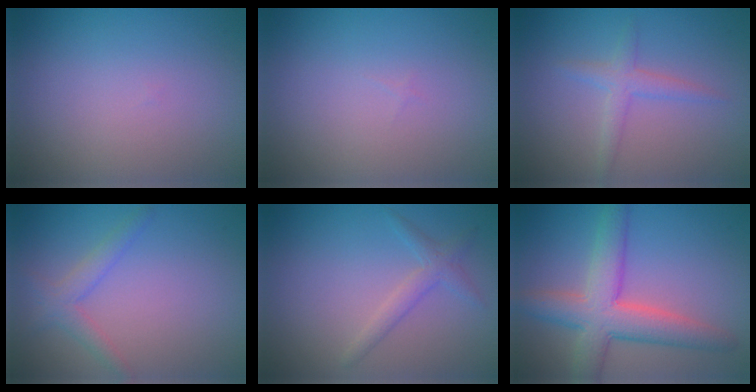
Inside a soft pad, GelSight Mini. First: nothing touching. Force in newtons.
{"total": 0.0}
{"total": 1.9, "press": 1.9, "slide": 0.1}
{"total": 2.1, "press": 2.1, "slide": 0.1}
{"total": 1.8, "press": 1.8, "slide": 0.0}
{"total": 6.5, "press": 6.5, "slide": 0.3}